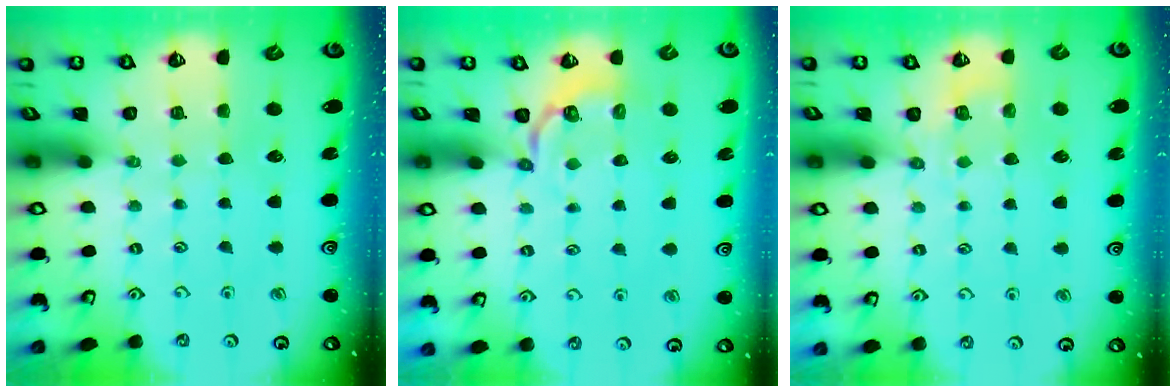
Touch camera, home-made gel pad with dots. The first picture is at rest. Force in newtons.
{"total": 3.4, "press": 2.6, "slide": 2.2}
{"total": 3.4, "press": 2.8, "slide": 1.9}